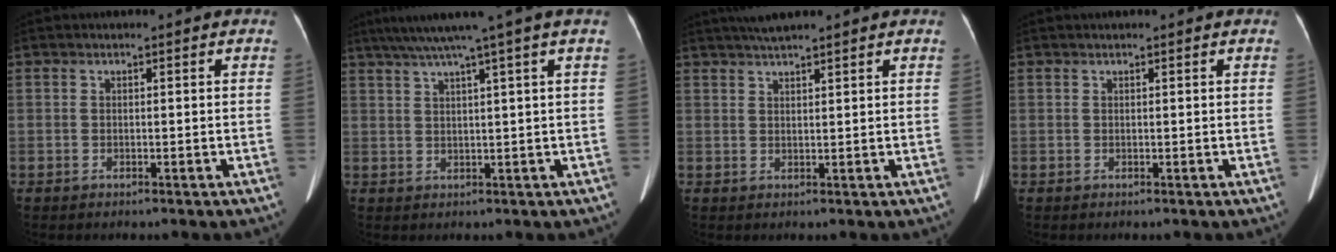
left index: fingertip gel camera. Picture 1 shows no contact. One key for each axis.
{"total": 7.4, "fx": 5.3, "fy": -2.3, "fz": 4.6, "tx": -0.070, "ty": 0.021, "tz": 0.079}
{"total": 3.7, "fx": 3.2, "fy": -0.1, "fz": 2.0, "tx": -0.037, "ty": 0.020, "tz": 0.057}
{"total": 0.0}